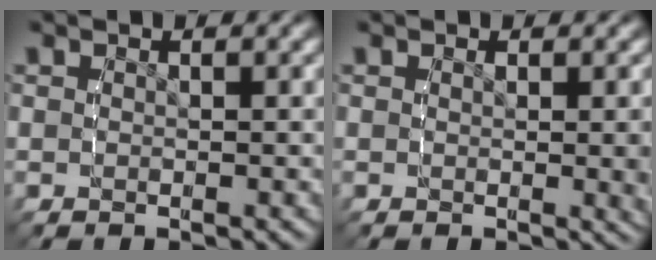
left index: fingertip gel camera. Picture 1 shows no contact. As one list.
[{"total": 1.2, "force": [0.2, 0.0, 1.2], "torque": [-0.014, -0.006, 0.004]}]